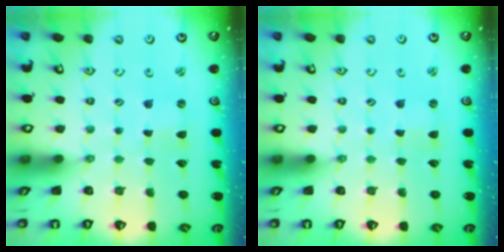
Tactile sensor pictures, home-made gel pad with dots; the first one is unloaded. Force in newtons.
{"total": 0.0}